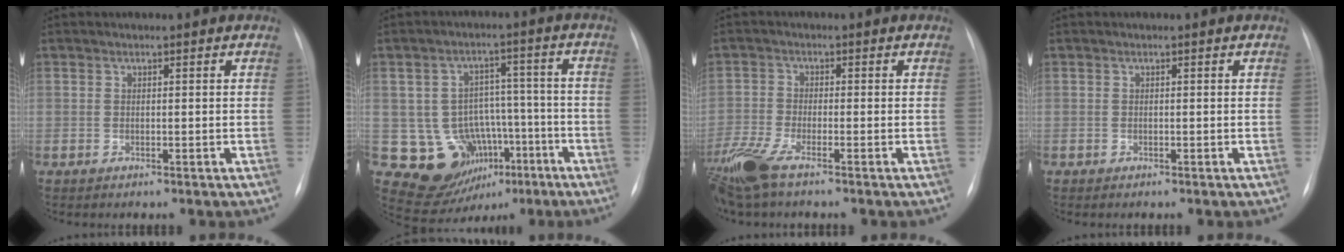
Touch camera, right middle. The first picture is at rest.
{"total": 11.4, "force": [-4.6, 9.3, 4.6], "torque": [-0.060, 0.037, -0.050]}
{"total": 7.4, "force": [-5.2, 1.2, 5.1], "torque": [-0.120, -0.015, -0.106]}
{"total": 0.0}